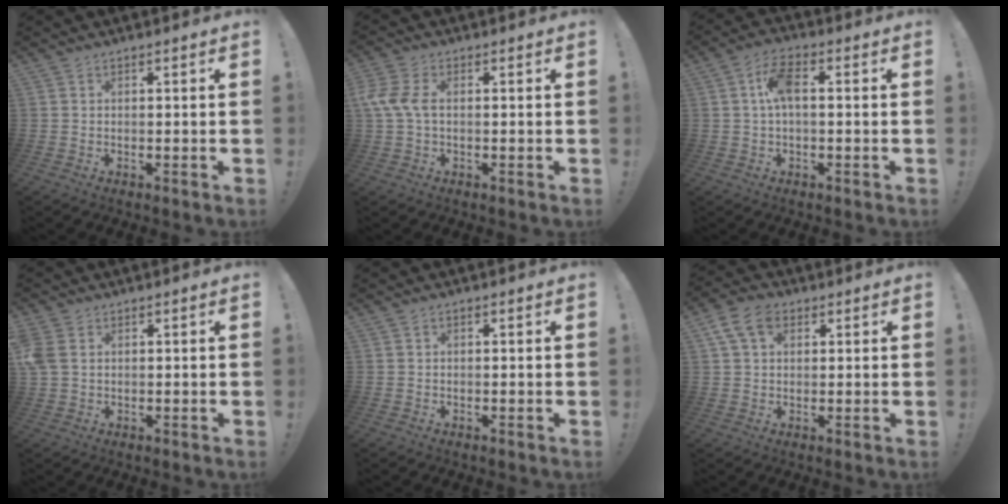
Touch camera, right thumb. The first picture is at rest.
{"total": 6.4, "force": [0.2, 3.6, 5.3], "torque": [-0.122, -0.001, 0.003]}
{"total": 7.4, "force": [0.5, 3.6, 6.4], "torque": [-0.117, 0.012, 0.009]}
{"total": 4.9, "force": [1.5, 3.5, 3.1], "torque": [-0.075, 0.001, 0.031]}
{"total": 0.0}
{"total": 9.2, "force": [3.9, 7.1, 4.4], "torque": [-0.065, -0.004, 0.078]}